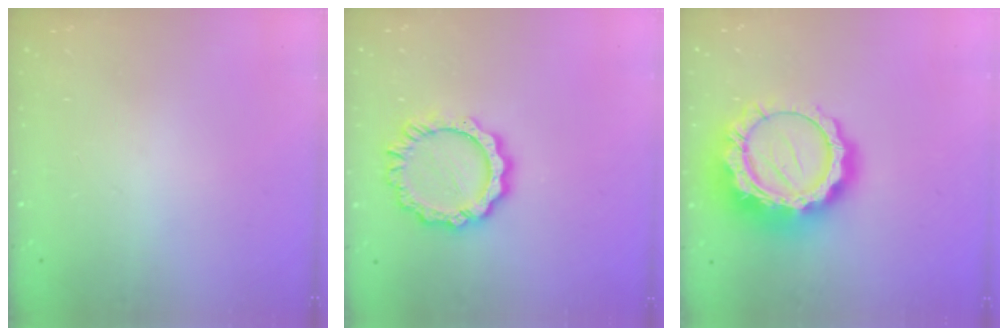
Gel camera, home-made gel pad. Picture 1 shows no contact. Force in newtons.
{"total": 11.3, "press": 11.2, "slide": 1.1}
{"total": 22.5, "press": 22.4, "slide": 1.9}